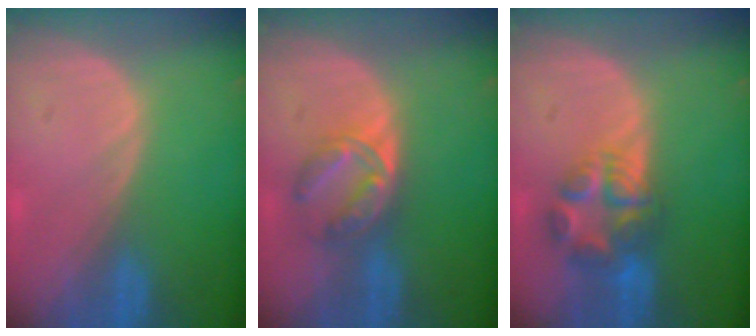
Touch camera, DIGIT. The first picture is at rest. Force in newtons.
{"total": 5.8, "press": 5.5, "slide": 1.8}
{"total": 6.8, "press": 6.5, "slide": 2.1}